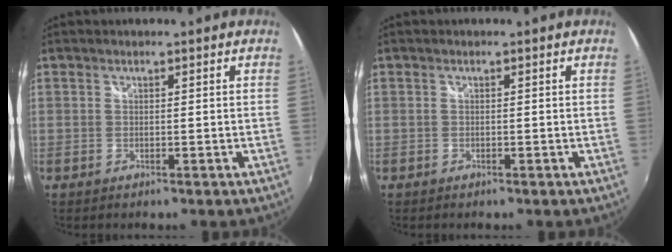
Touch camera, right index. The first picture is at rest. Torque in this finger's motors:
{"motor_torque": [0.13, -0.12, 0.03, 0.00]}